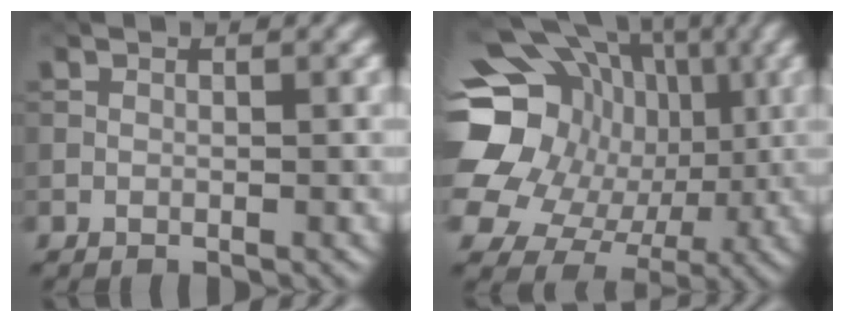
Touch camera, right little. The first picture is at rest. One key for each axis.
{"total": 20.8, "fx": 1.8, "fy": 18.5, "fz": 9.3, "tx": -0.209, "ty": 0.028, "tz": 0.005}